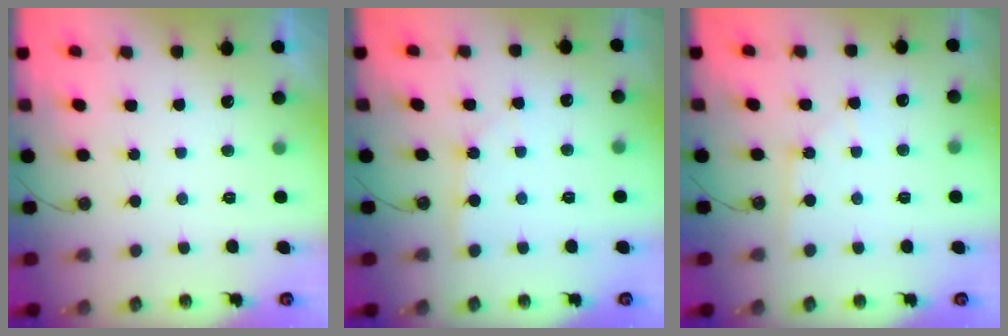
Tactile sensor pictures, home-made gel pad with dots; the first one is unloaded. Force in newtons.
{"total": 1.8, "press": 1.8, "slide": 0.2}
{"total": 2.5, "press": 2.5, "slide": 0.4}